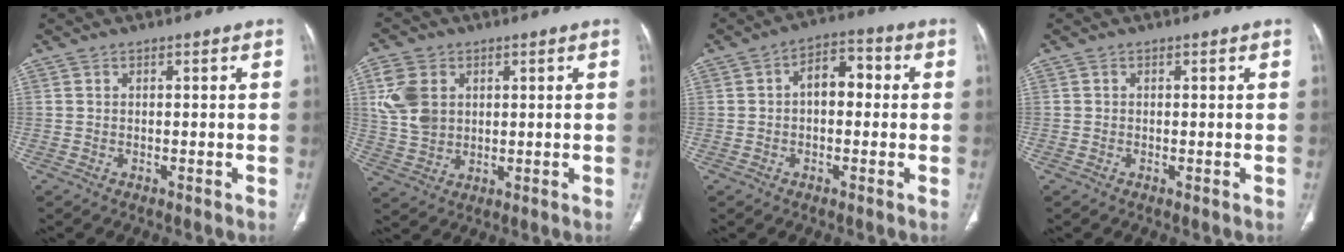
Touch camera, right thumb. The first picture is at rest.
{"total": 9.3, "force": [2.6, 7.0, 5.5], "torque": [-0.104, -0.006, 0.057]}
{"total": 7.0, "force": [0.4, 4.4, 5.4], "torque": [-0.064, 0.028, -0.003]}
{"total": 0.0}